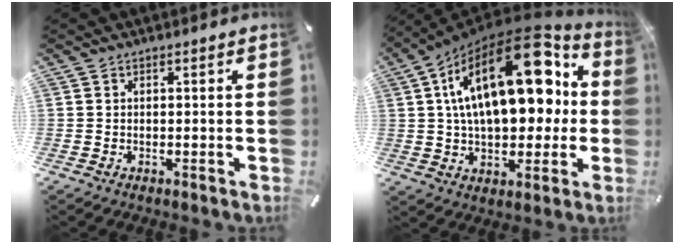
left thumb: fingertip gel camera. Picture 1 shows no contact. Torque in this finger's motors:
{"motor_torque": [2.51, 2.50, 2.77, 0.00, 1.05]}